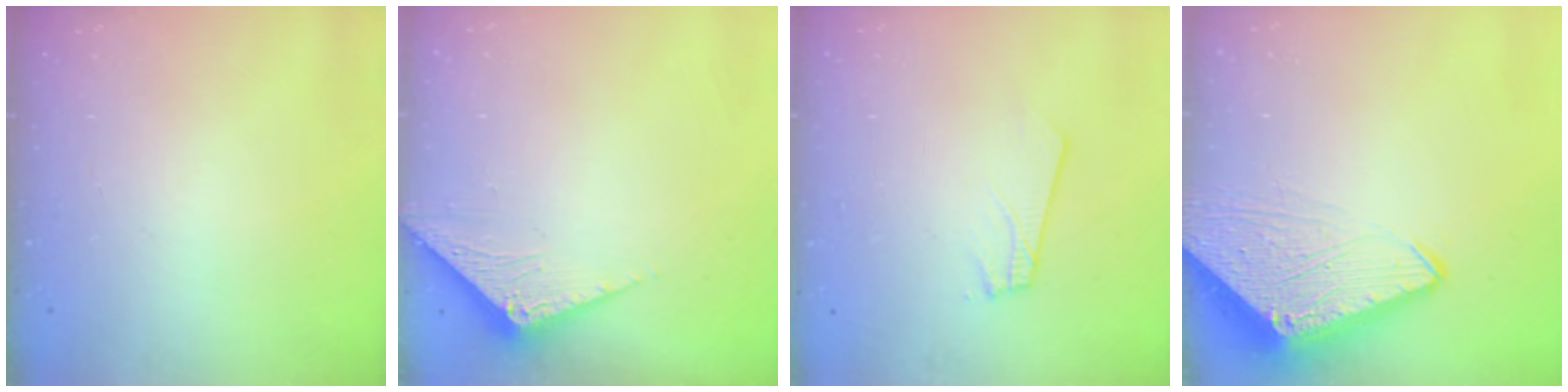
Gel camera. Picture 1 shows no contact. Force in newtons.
{"total": 3.4, "press": 3.4, "slide": 0.3}
{"total": 1.8, "press": 1.8, "slide": 0.1}
{"total": 7.1, "press": 7.0, "slide": 0.7}